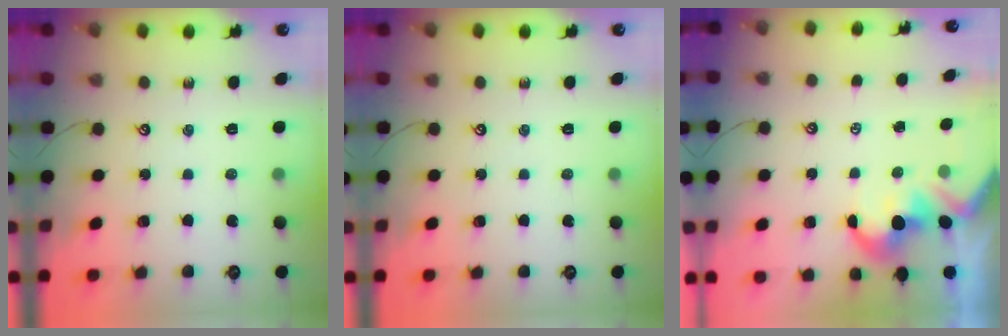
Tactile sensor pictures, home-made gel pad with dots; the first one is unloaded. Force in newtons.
{"total": 0.0}
{"total": 1.8, "press": 1.5, "slide": 1.0}